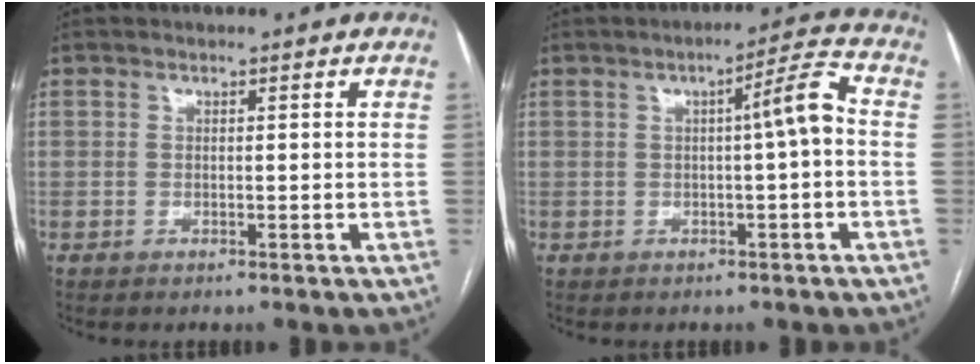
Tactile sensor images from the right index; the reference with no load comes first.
{"total": 5.5, "force": [0.1, 0.1, 5.5], "torque": [-0.079, 0.015, 0.000]}